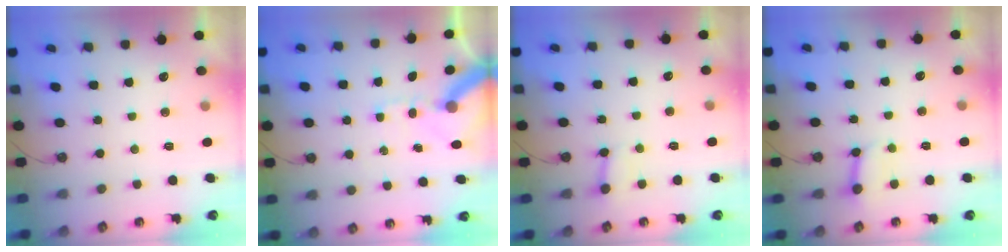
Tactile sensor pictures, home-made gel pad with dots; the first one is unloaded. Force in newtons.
{"total": 12.5, "press": 12.4, "slide": 2.0}
{"total": 2.6, "press": 2.6, "slide": 0.1}
{"total": 4.7, "press": 4.7, "slide": 0.6}